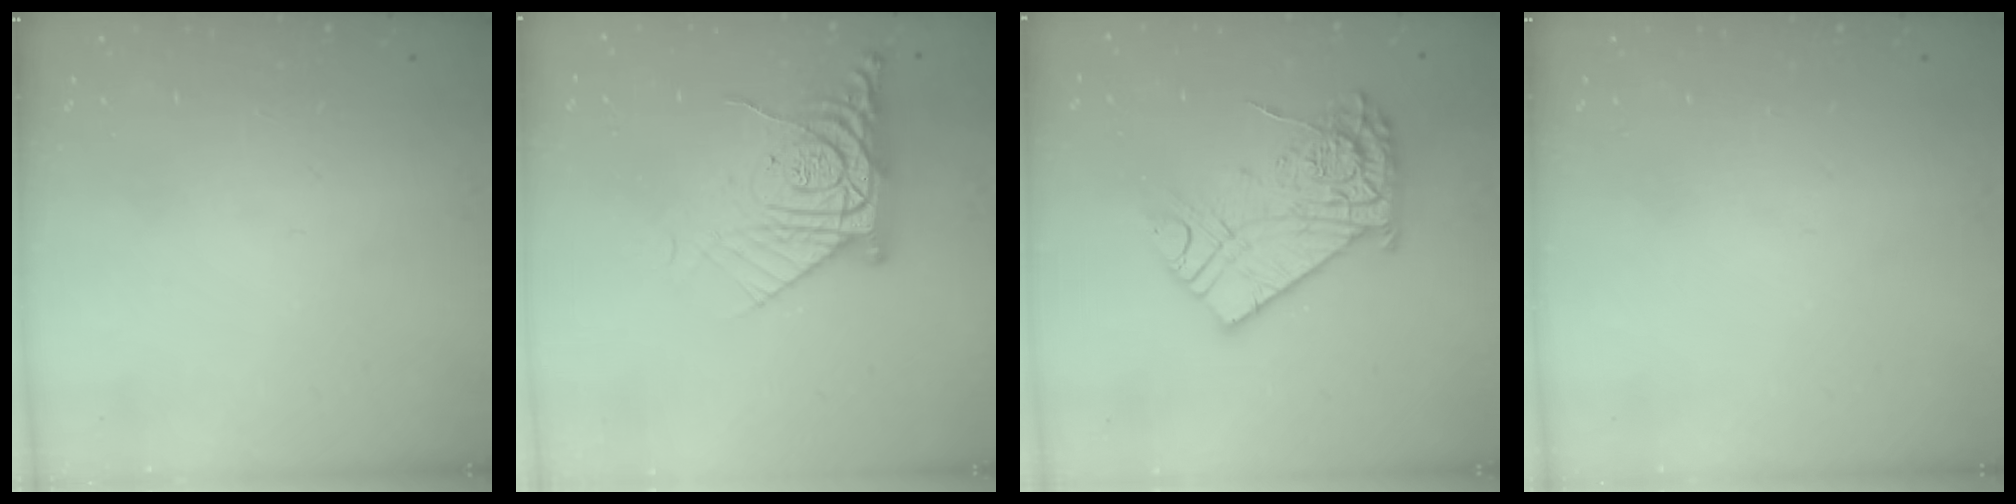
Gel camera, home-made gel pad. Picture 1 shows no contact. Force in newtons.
{"total": 12.1, "press": 12.0, "slide": 1.4}
{"total": 15.9, "press": 15.8, "slide": 1.4}
{"total": 0.0}